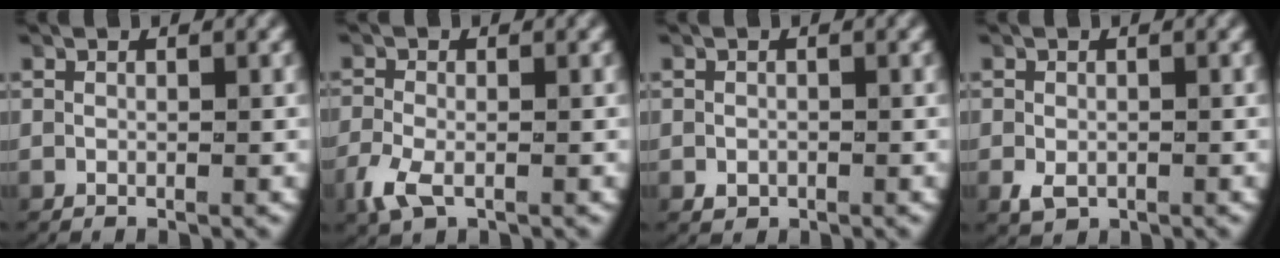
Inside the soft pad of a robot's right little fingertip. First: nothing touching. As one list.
[{"total": 2.9, "force": [-1.7, 1.7, 1.6], "torque": [-0.053, -0.014, -0.026]}, {"total": 1.0, "force": [-0.5, 0.8, 0.3], "torque": [-0.012, -0.009, 0.000]}, {"total": 1.8, "force": [-0.8, 1.4, 0.8], "torque": [-0.029, -0.015, -0.004]}]